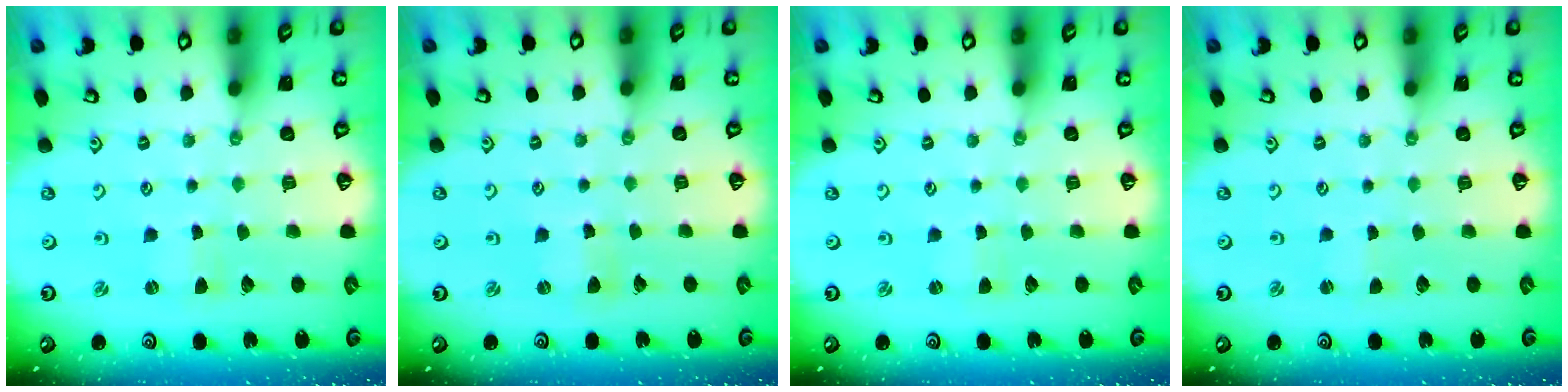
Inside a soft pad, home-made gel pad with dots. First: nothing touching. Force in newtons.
{"total": 2.0, "press": 2.0, "slide": 0.1}
{"total": 0.0}
{"total": 0.0}